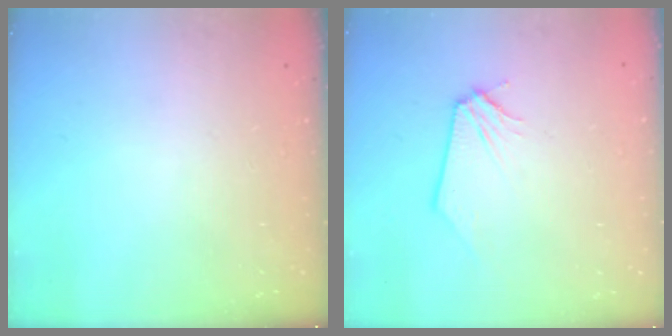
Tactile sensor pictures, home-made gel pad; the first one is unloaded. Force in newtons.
{"total": 0.0}